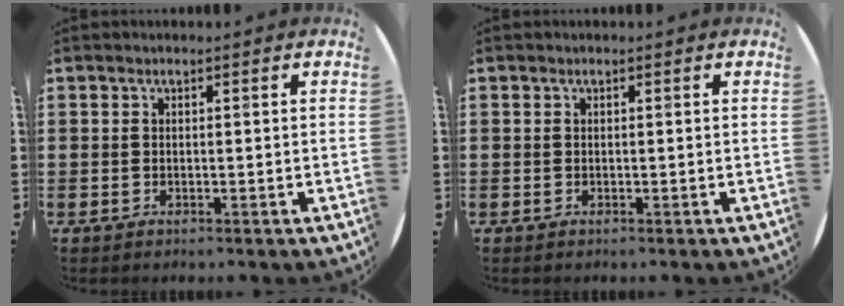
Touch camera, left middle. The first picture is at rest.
{"total": 0.0}